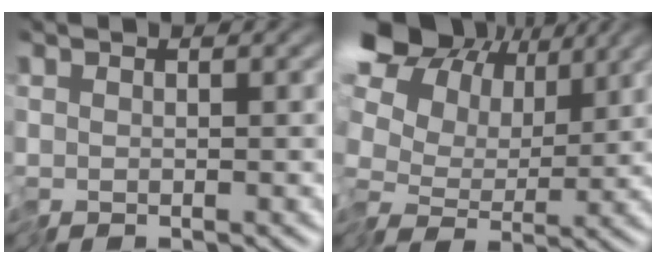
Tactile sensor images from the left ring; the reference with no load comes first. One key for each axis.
{"total": 11.9, "fx": 3.3, "fy": 8.8, "fz": 7.3, "tx": -0.154, "ty": 0.024, "tz": 0.047}